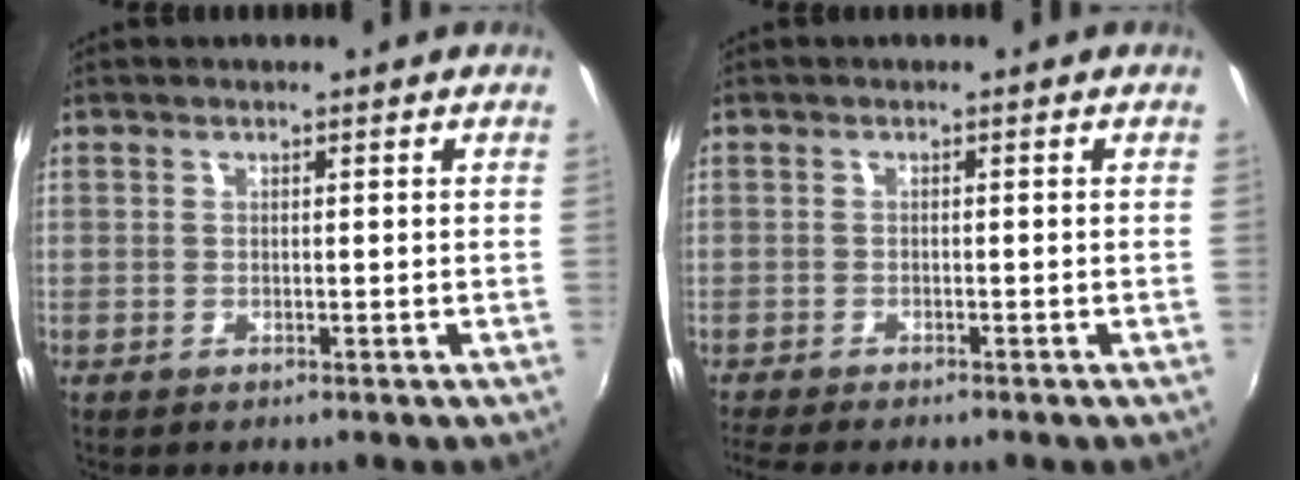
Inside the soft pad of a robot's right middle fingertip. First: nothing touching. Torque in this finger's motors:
{"motor_torque": [0.91, -1.23, 0.17, 0.09]}